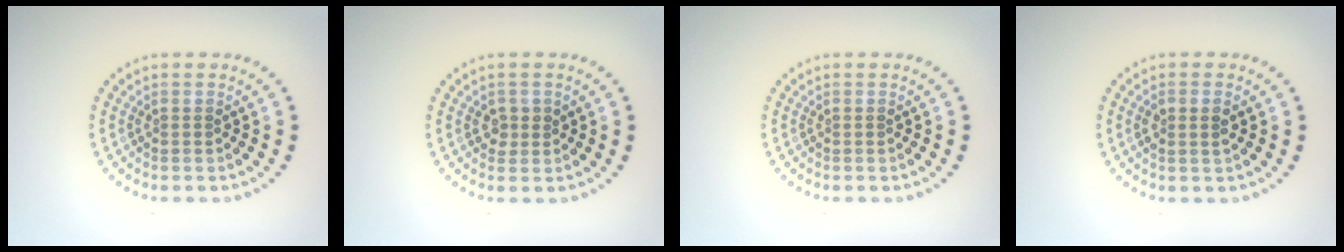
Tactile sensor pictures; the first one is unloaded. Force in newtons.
{"total": 1.3, "press": 1.2, "slide": 0.3}
{"total": 0.0}
{"total": 1.7, "press": 1.6, "slide": 0.6}